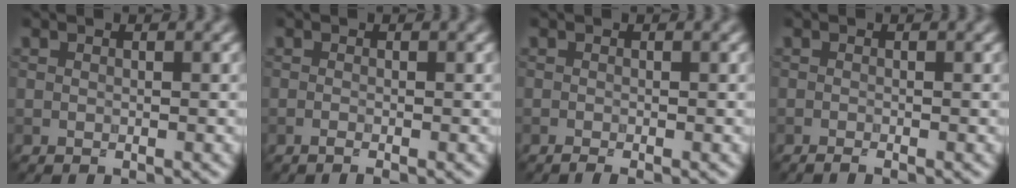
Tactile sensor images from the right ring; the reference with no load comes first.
{"total": 0.8, "force": [-0.4, 0.2, 0.7], "torque": [-0.013, -0.002, -0.008]}
{"total": 1.1, "force": [-0.7, 0.2, 0.8], "torque": [-0.013, -0.003, -0.014]}
{"total": 1.1, "force": [-0.8, 0.2, 0.7], "torque": [-0.010, -0.001, -0.014]}